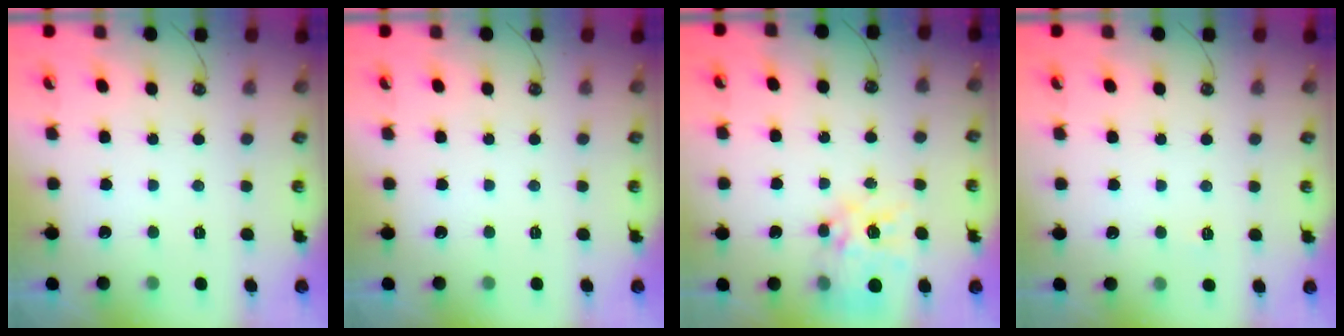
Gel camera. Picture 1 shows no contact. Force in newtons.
{"total": 0.0}
{"total": 14.3, "press": 14.3, "slide": 1.3}
{"total": 2.4, "press": 2.4, "slide": 0.4}